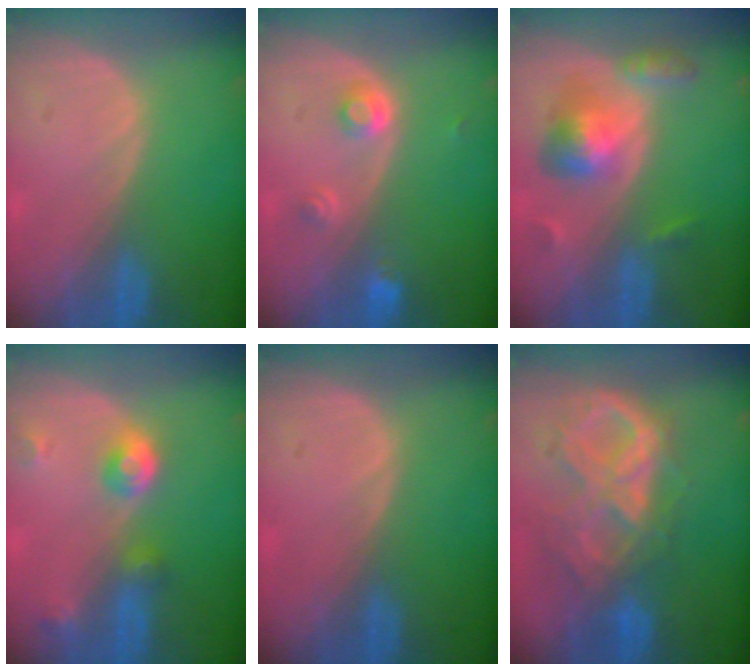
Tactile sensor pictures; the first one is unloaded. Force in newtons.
{"total": 3.0, "press": 2.8, "slide": 1.2}
{"total": 6.4, "press": 5.9, "slide": 2.5}
{"total": 4.8, "press": 4.4, "slide": 1.9}
{"total": 0.0}
{"total": 10.4, "press": 8.9, "slide": 5.4}